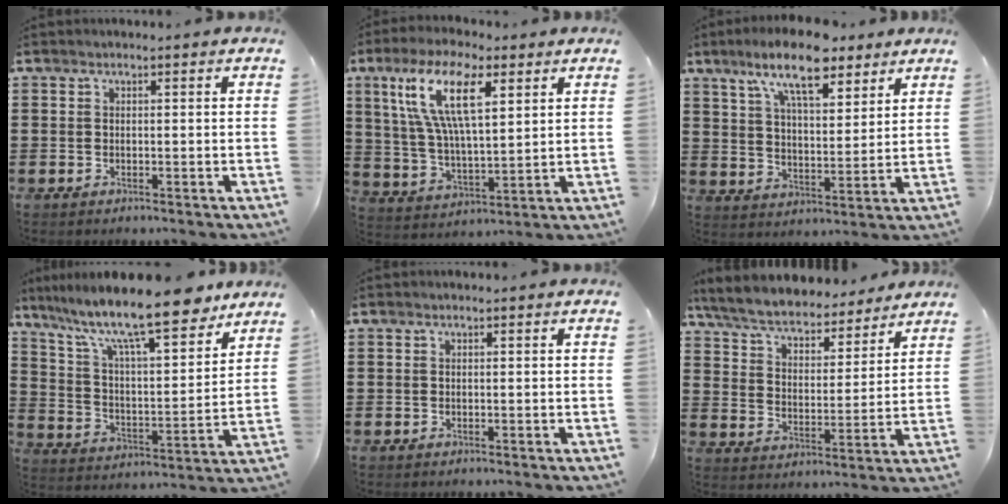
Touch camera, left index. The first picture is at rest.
{"total": 13.5, "force": [6.4, 4.7, 10.9], "torque": [-0.232, -0.004, 0.112]}
{"total": 11.6, "force": [8.3, 3.5, 7.3], "torque": [-0.136, -0.018, 0.147]}
{"total": 13.3, "force": [10.5, 2.4, 7.8], "torque": [-0.171, -0.057, 0.177]}
{"total": 0.0}
{"total": 6.8, "force": [6.4, 1.0, 2.3], "torque": [-0.072, -0.038, 0.110]}